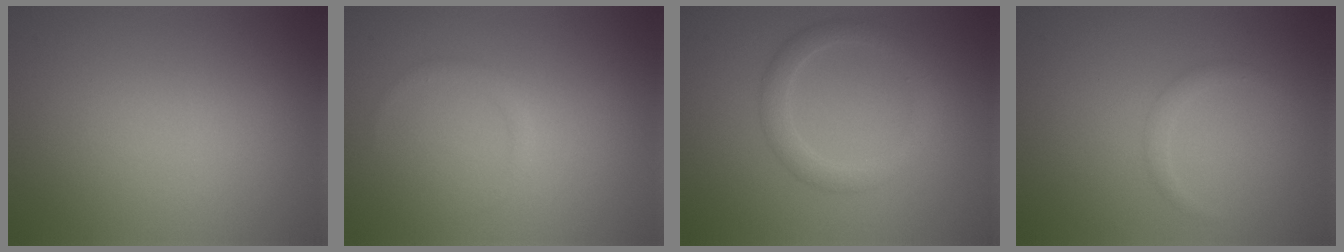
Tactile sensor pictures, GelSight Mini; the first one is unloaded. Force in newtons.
{"total": 0.8, "press": 0.8, "slide": 0.2}
{"total": 2.4, "press": 2.4, "slide": 0.2}
{"total": 1.1, "press": 1.1, "slide": 0.1}